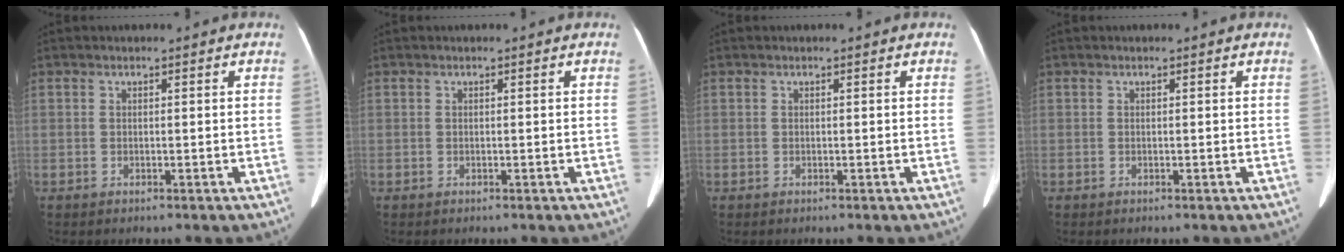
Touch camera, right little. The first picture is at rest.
{"total": 0.0}
{"total": 0.0}
{"total": 0.0}